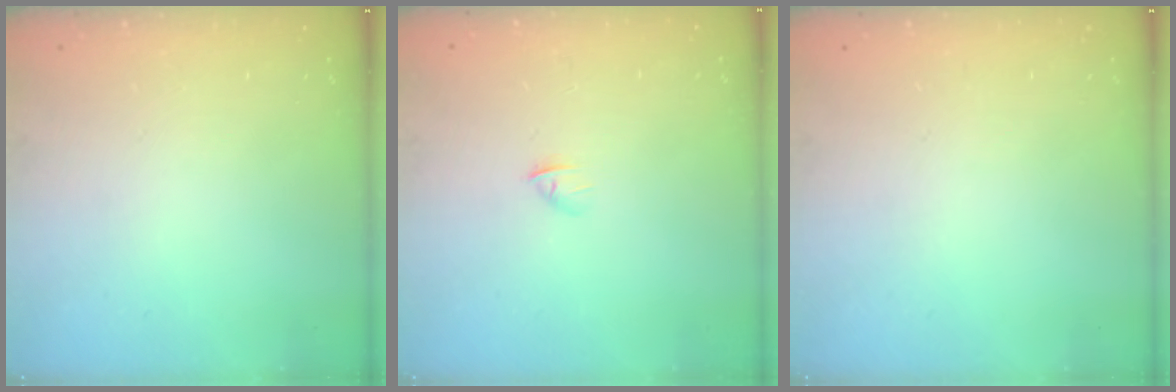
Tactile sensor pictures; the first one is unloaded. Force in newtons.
{"total": 2.8, "press": 2.7, "slide": 0.7}
{"total": 0.0}